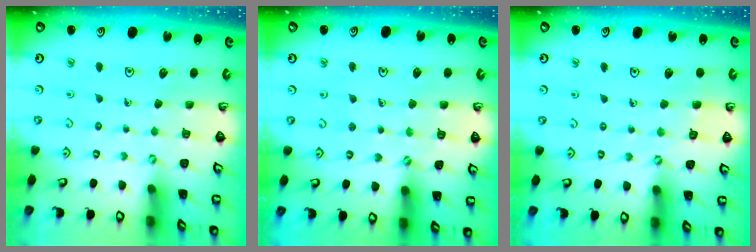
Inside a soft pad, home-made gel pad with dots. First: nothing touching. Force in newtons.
{"total": 1.4, "press": 1.3, "slide": 0.3}
{"total": 3.6, "press": 3.6, "slide": 0.5}